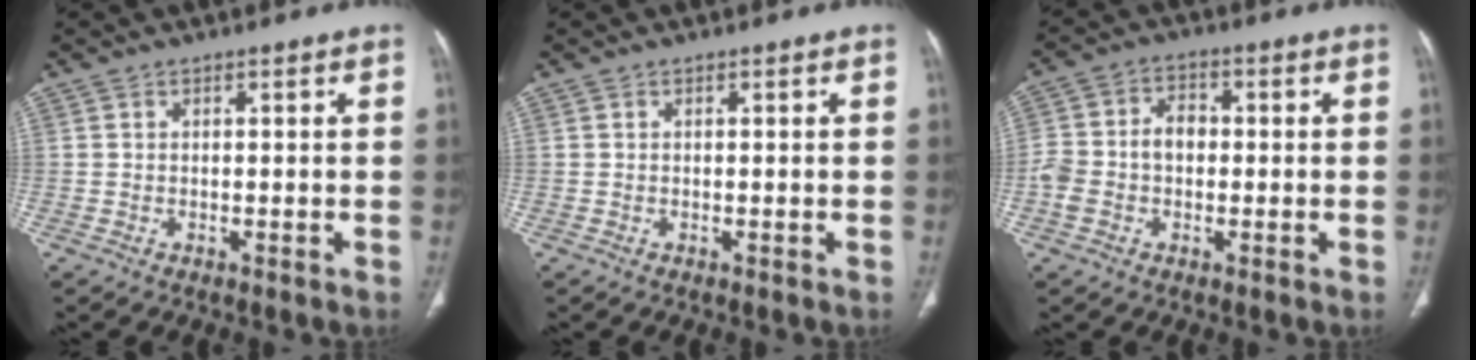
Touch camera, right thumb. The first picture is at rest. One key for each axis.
{"total": 0.0}
{"total": 7.5, "fx": -0.9, "fy": 5.4, "fz": 5.1, "tx": -0.100, "ty": 0.029, "tz": -0.021}